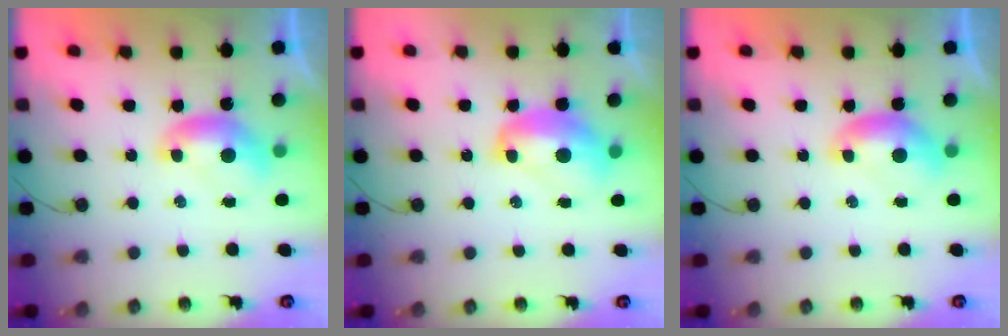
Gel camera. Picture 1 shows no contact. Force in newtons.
{"total": 3.1, "press": 3.1, "slide": 0.5}
{"total": 0.0}